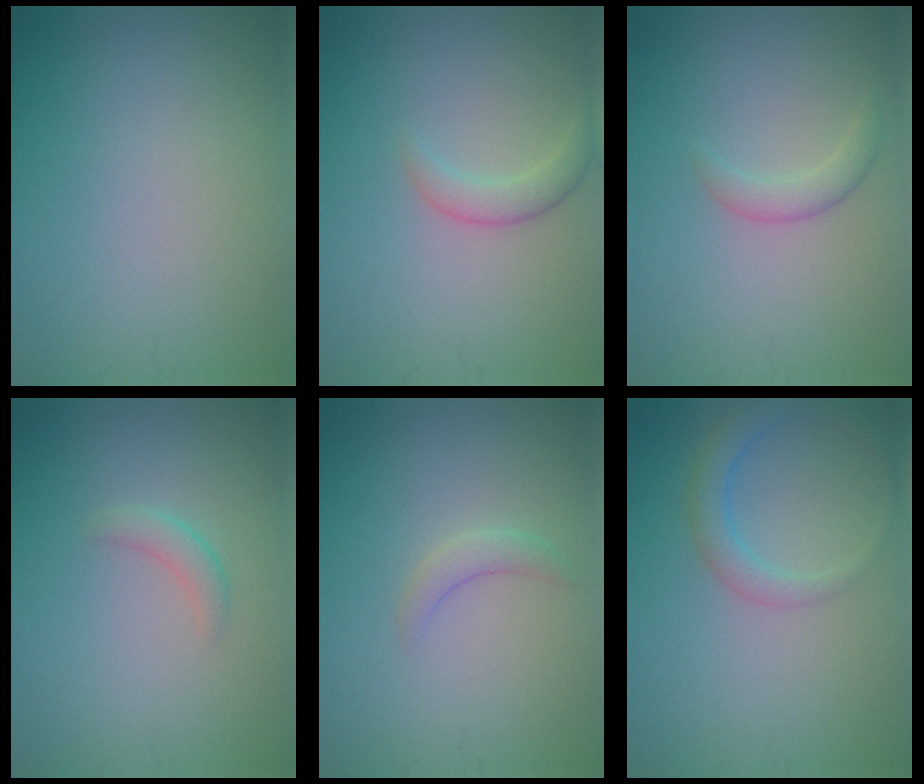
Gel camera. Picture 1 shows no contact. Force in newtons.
{"total": 1.9, "press": 1.9, "slide": 0.0}
{"total": 1.6, "press": 1.6, "slide": 0.1}
{"total": 1.3, "press": 1.3, "slide": 0.1}
{"total": 1.3, "press": 1.3, "slide": 0.2}
{"total": 2.4, "press": 2.4, "slide": 0.1}